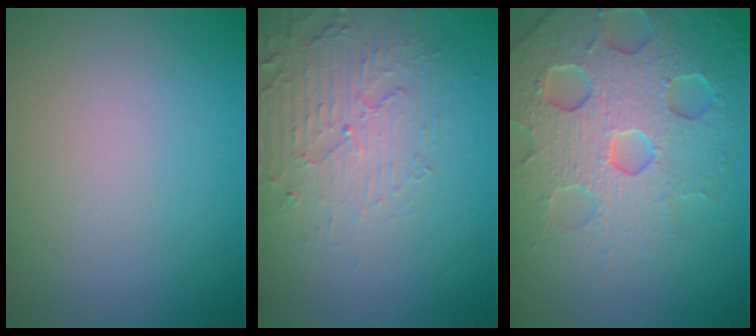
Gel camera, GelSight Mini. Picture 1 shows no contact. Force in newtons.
{"total": 5.0, "press": 3.4, "slide": 3.7}
{"total": 7.0, "press": 6.8, "slide": 1.6}